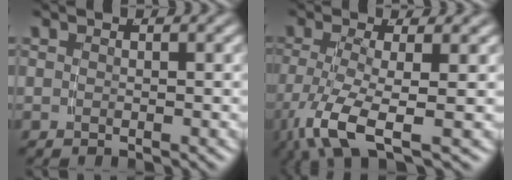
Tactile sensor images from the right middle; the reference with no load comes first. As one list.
[{"total": 6.2, "force": [-3.0, 2.1, 5.0], "torque": [-0.116, -0.037, -0.032]}]